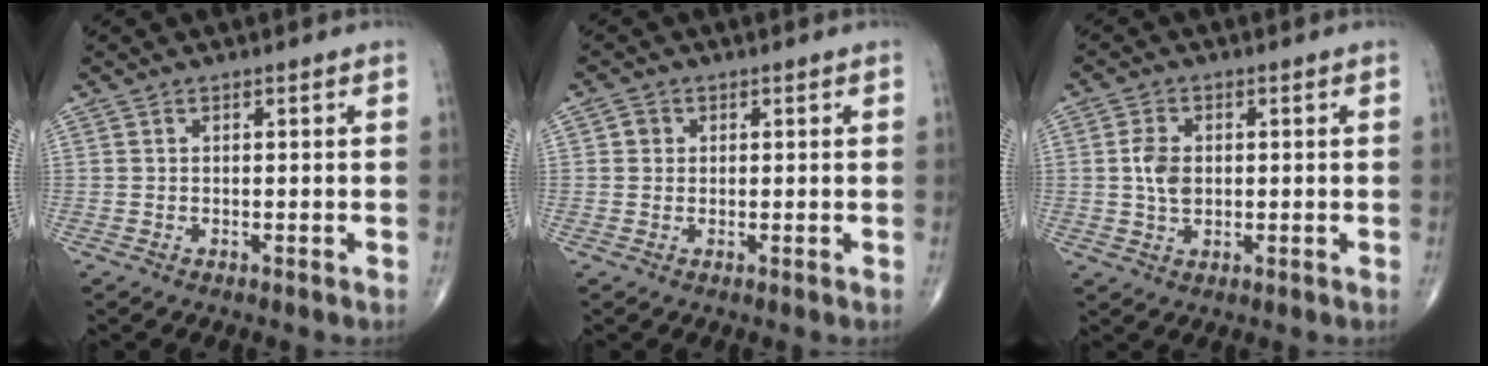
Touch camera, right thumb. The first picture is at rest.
{"total": 1.7, "force": [0.3, 1.6, 0.4], "torque": [0.000, 0.001, 0.002]}
{"total": 4.7, "force": [0.3, 3.2, 3.4], "torque": [-0.059, -0.001, 0.004]}